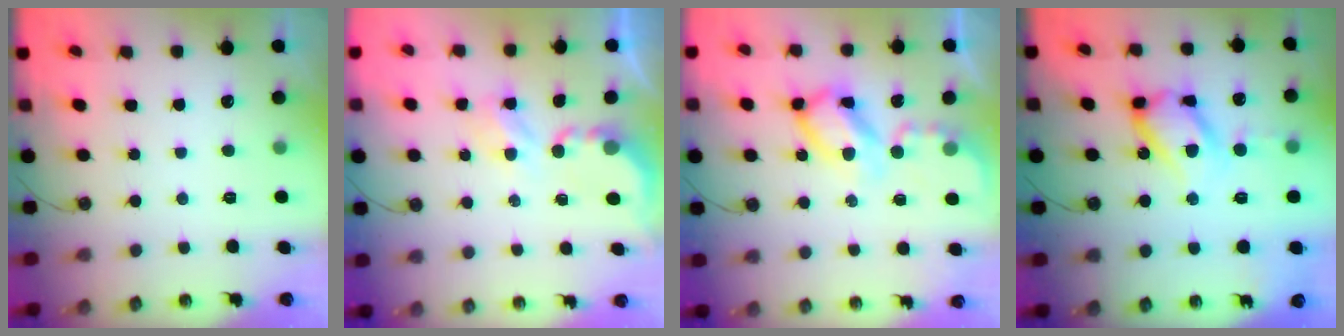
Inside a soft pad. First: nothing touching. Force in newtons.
{"total": 4.0, "press": 4.0, "slide": 0.1}
{"total": 13.1, "press": 13.1, "slide": 1.4}
{"total": 15.8, "press": 15.8, "slide": 1.4}